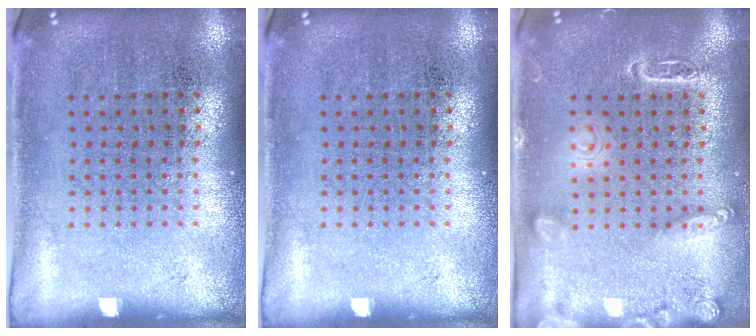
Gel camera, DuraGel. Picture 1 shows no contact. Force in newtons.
{"total": 0.0}
{"total": 2.7, "press": 2.7, "slide": 0.3}